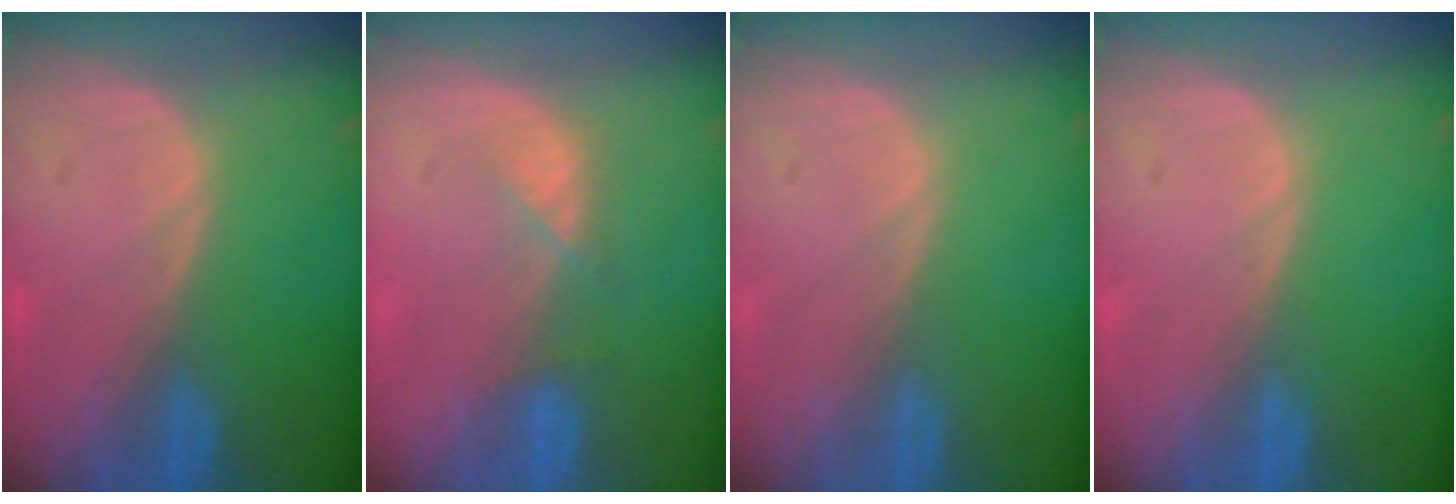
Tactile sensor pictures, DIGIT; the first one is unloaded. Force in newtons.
{"total": 2.6, "press": 2.5, "slide": 0.8}
{"total": 0.0}
{"total": 0.0}